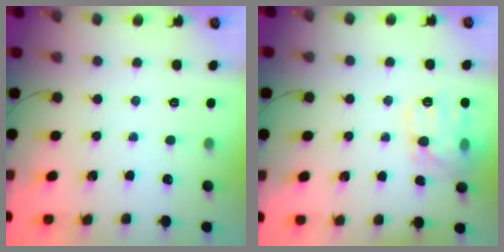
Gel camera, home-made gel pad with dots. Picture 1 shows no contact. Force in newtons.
{"total": 13.4, "press": 13.4, "slide": 0.9}